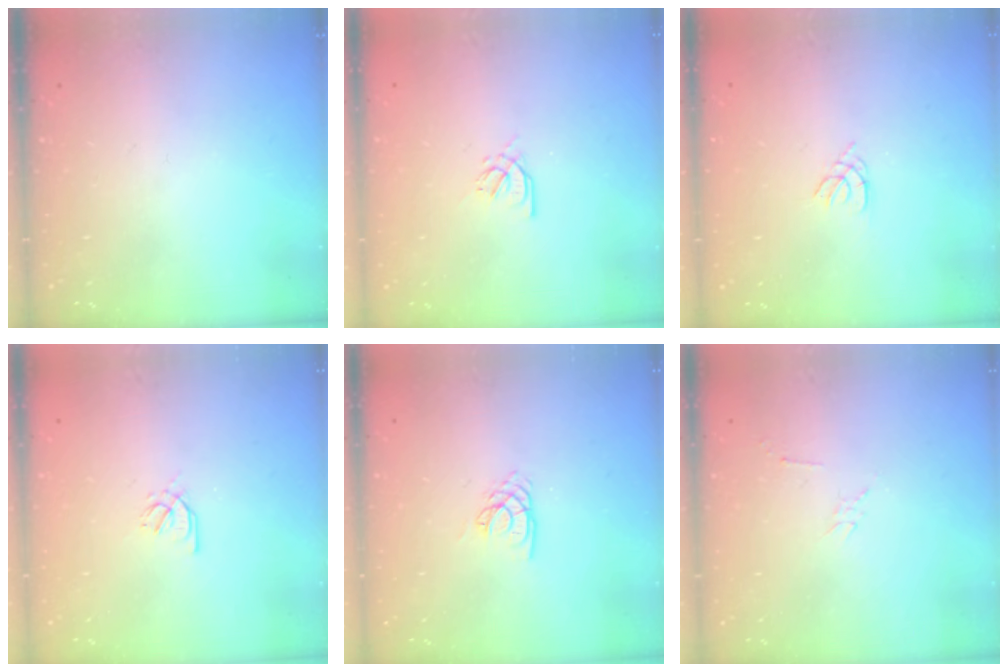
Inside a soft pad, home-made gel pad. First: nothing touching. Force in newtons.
{"total": 2.4, "press": 2.4, "slide": 0.5}
{"total": 1.1, "press": 1.0, "slide": 0.3}
{"total": 2.1, "press": 2.0, "slide": 0.7}
{"total": 3.1, "press": 3.1, "slide": 0.2}
{"total": 2.3, "press": 2.3, "slide": 0.4}